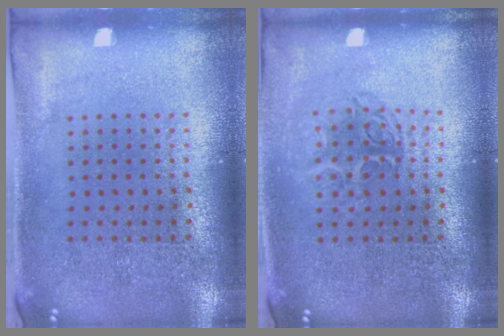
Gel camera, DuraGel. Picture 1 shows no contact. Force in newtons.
{"total": 1.3, "press": 1.1, "slide": 0.7}